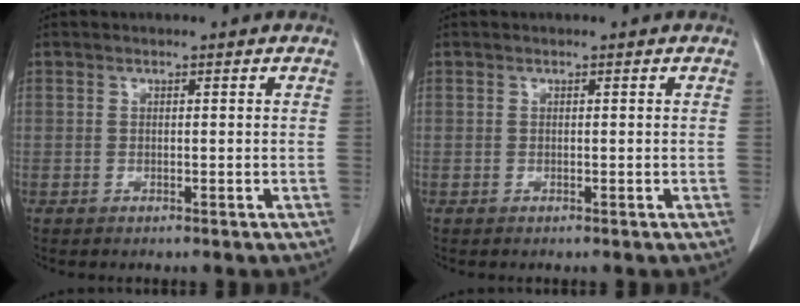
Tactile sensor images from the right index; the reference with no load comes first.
{"total": 0.0}